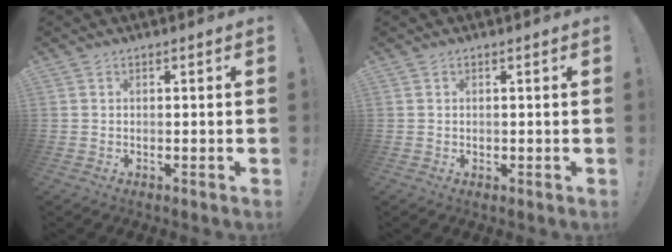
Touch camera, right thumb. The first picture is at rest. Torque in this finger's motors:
{"motor_torque": [0.02, 0.37, 0.19, -0.24, 0.05]}